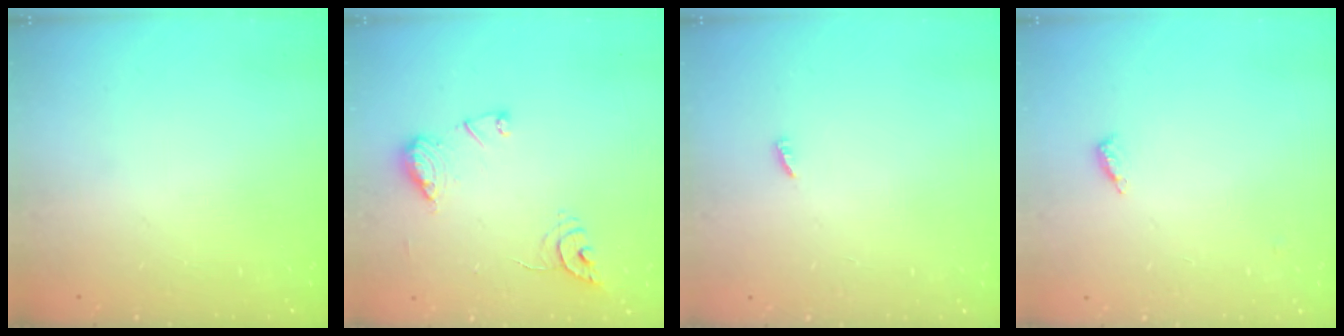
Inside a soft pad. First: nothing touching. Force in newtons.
{"total": 10.8, "press": 10.8, "slide": 0.5}
{"total": 1.9, "press": 1.9, "slide": 0.3}
{"total": 4.4, "press": 4.1, "slide": 1.4}